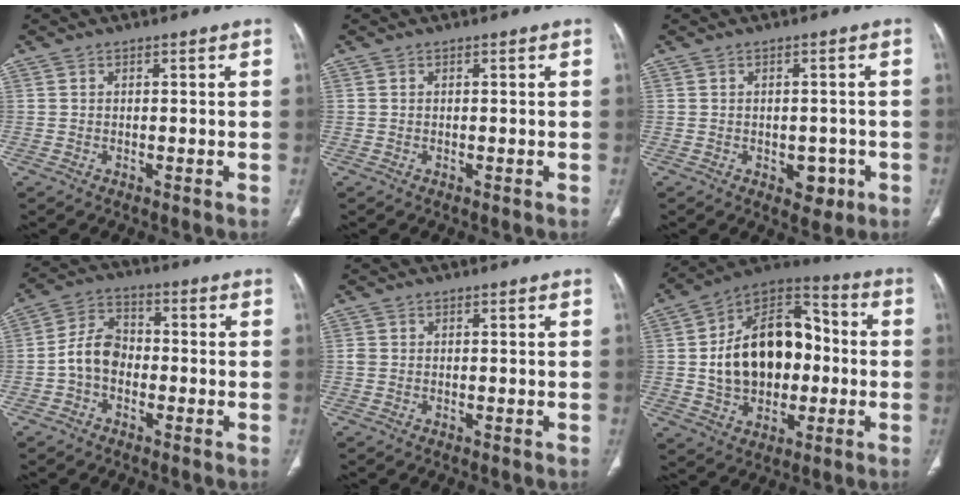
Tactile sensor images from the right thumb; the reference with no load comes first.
{"total": 0.0}
{"total": 4.1, "force": [-1.5, 2.7, 2.7], "torque": [-0.011, 0.005, -0.013]}
{"total": 7.4, "force": [-1.8, 5.4, 4.8], "torque": [-0.077, 0.030, -0.047]}
{"total": 0.7, "force": [-0.1, 0.5, 0.4], "torque": [-0.009, 0.001, -0.002]}
{"total": 21.4, "force": [-0.6, 14.9, 15.3], "torque": [-0.207, 0.037, -0.006]}